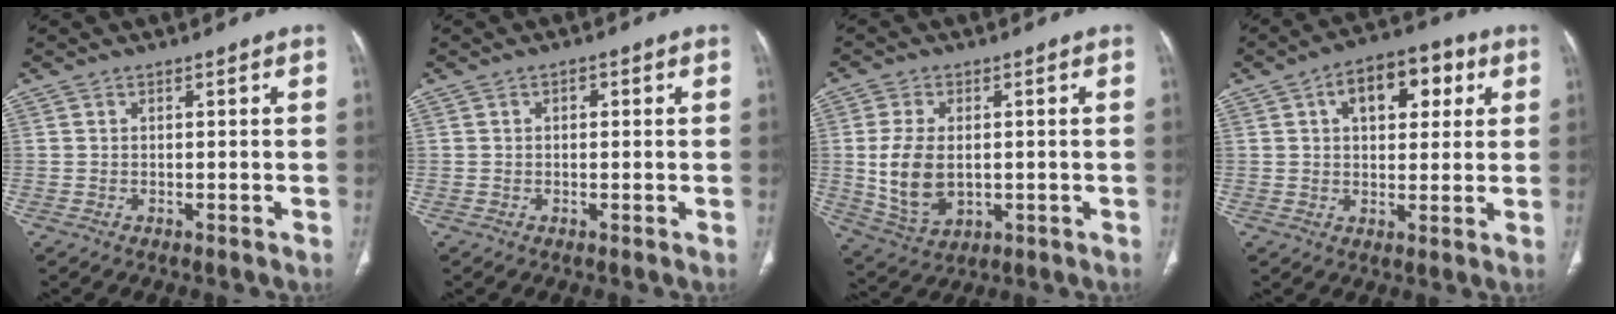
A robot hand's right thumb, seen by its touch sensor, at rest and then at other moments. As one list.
[{"total": 1.2, "force": [0.3, 0.8, 0.7], "torque": [0.001, 0.005, 0.000]}, {"total": 10.4, "force": [-0.1, 6.5, 8.1], "torque": [-0.157, -0.008, 0.013]}, {"total": 11.6, "force": [4.0, 6.9, 8.4], "torque": [-0.082, 0.014, 0.054]}]